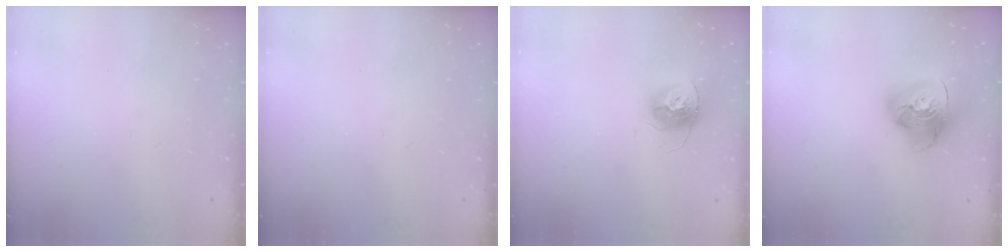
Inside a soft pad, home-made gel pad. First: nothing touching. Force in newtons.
{"total": 0.0}
{"total": 12.3, "press": 12.2, "slide": 1.0}
{"total": 14.9, "press": 14.8, "slide": 1.7}